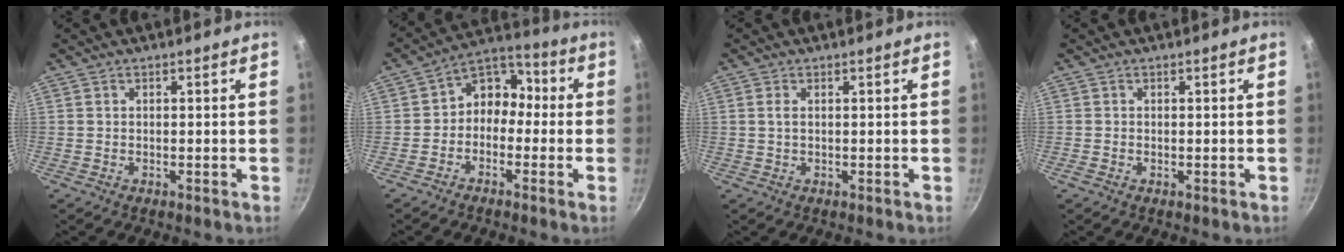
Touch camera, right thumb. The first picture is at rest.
{"total": 8.4, "force": [-1.2, 6.8, 4.7], "torque": [-0.032, 0.047, -0.043]}
{"total": 1.3, "force": [0.3, 0.7, 1.1], "torque": [-0.021, 0.001, 0.003]}
{"total": 0.0}